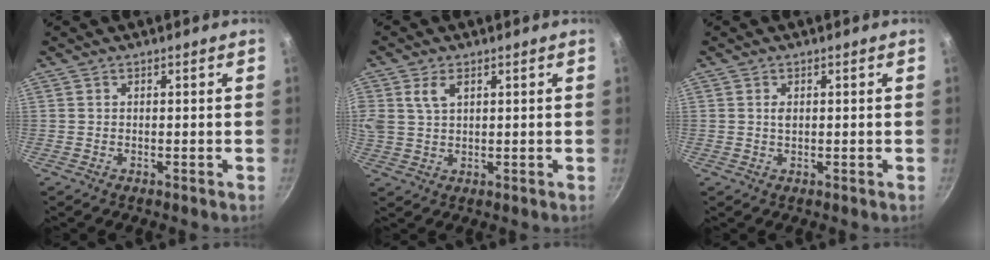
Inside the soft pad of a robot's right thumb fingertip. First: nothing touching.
{"total": 6.1, "force": [2.5, 3.9, 4.0], "torque": [-0.072, 0.004, 0.049]}
{"total": 1.4, "force": [0.3, 0.9, 1.0], "torque": [-0.017, 0.000, 0.005]}